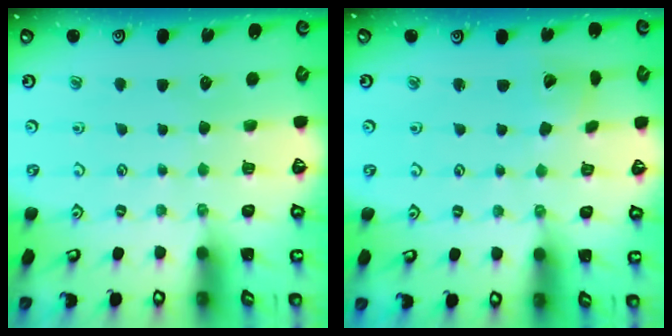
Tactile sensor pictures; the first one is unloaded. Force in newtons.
{"total": 4.0, "press": 3.9, "slide": 0.5}